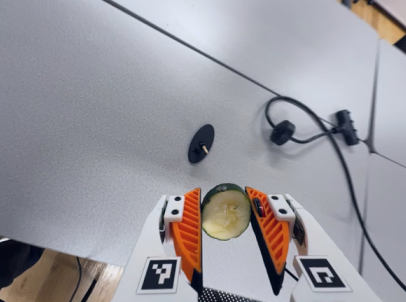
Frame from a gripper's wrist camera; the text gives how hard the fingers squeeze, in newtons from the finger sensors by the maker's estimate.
{"total": 4.5, "left": 4.6, "right": 4.3}